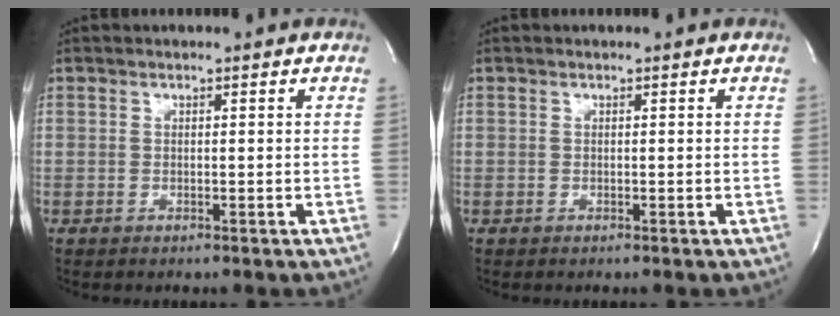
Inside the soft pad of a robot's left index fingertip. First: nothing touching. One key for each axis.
{"total": 0.0}